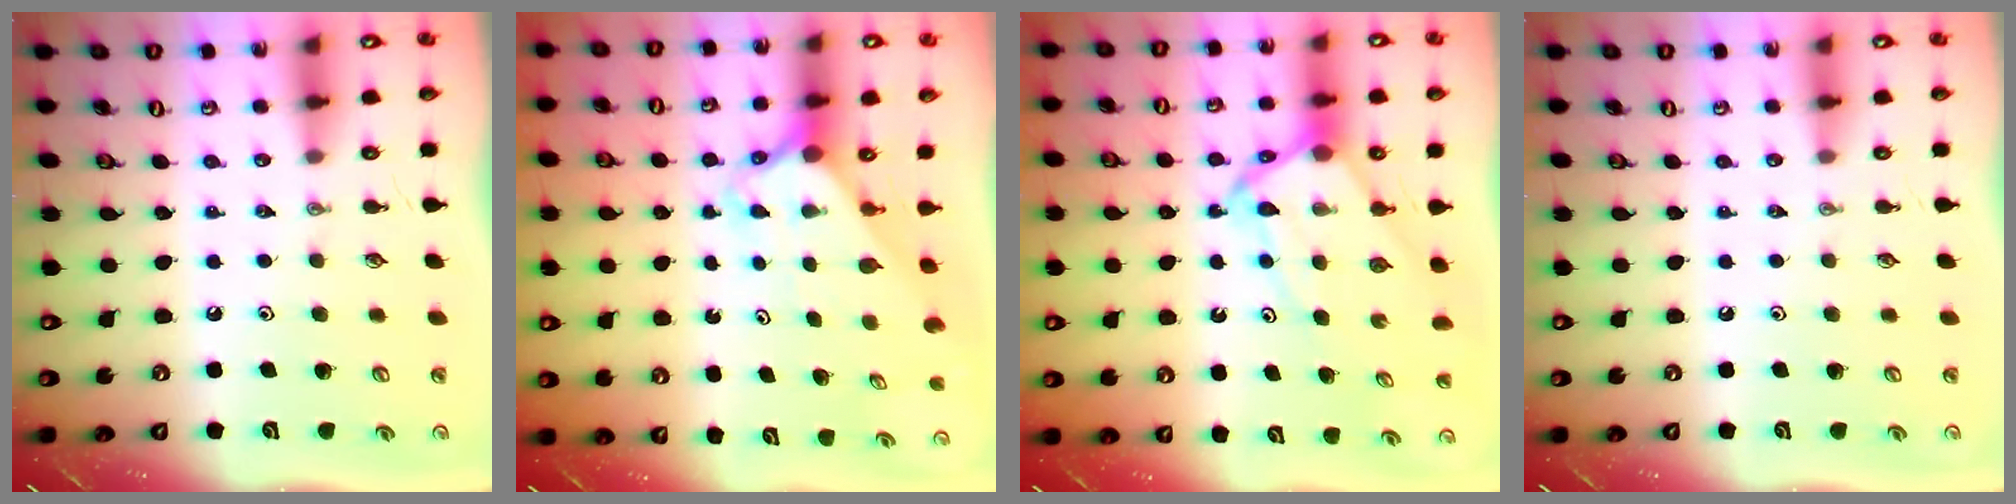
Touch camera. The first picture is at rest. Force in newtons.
{"total": 2.7, "press": 2.7, "slide": 0.0}
{"total": 8.5, "press": 8.5, "slide": 0.7}
{"total": 0.0}